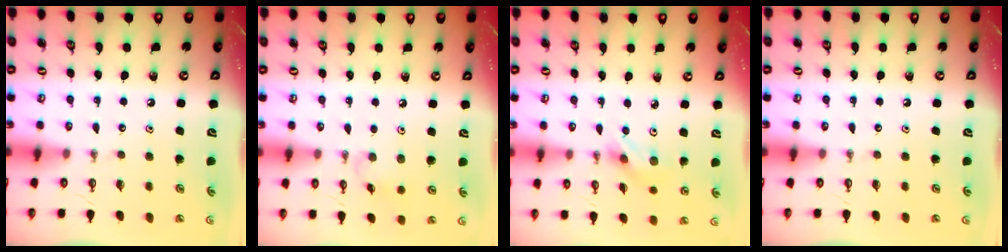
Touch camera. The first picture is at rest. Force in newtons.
{"total": 5.1, "press": 5.0, "slide": 1.0}
{"total": 3.8, "press": 3.8, "slide": 0.3}
{"total": 0.0}